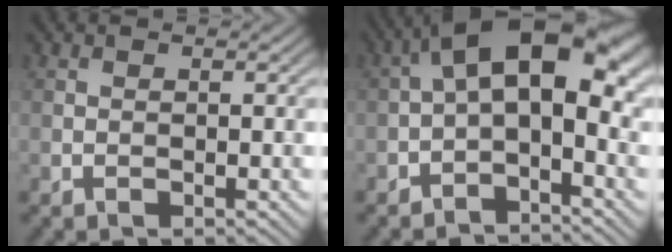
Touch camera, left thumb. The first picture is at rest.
{"total": 11.4, "force": [0.4, 5.4, 10.1], "torque": [-0.157, 0.029, -0.008]}